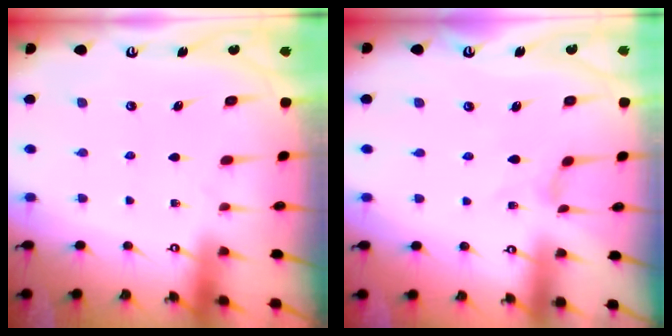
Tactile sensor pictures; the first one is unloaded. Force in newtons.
{"total": 0.0}